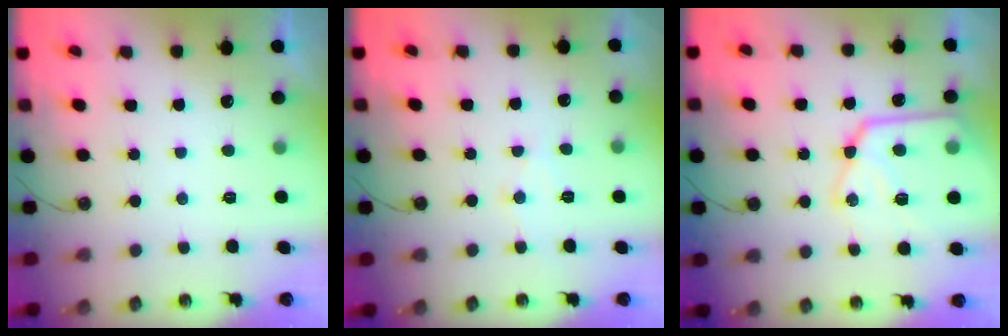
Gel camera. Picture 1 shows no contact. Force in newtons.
{"total": 6.2, "press": 6.2, "slide": 0.4}
{"total": 18.1, "press": 17.9, "slide": 2.0}